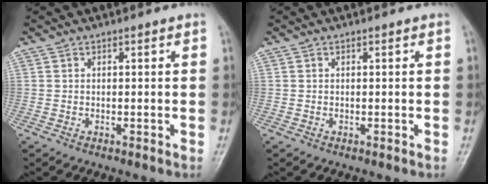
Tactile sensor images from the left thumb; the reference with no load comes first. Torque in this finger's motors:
{"motor_torque": [-0.03, -0.01, 0.00, 0.00, 0.00]}